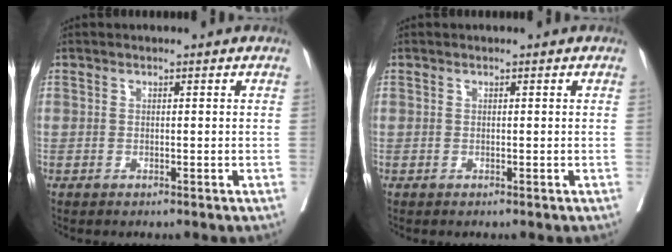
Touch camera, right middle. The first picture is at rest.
{"total": 0.0}